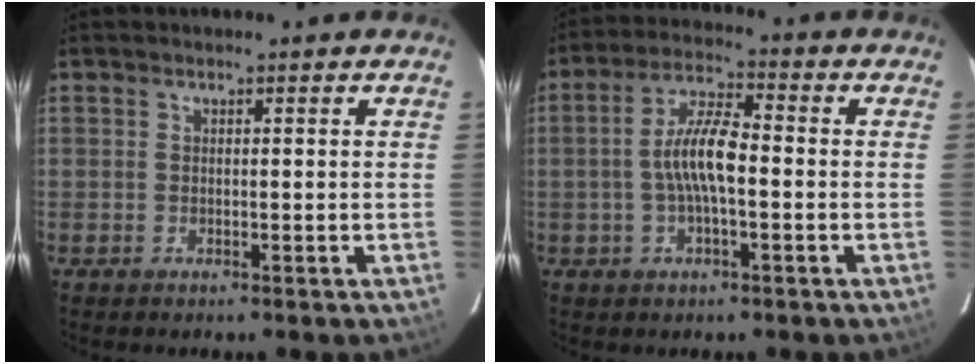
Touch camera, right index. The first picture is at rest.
{"total": 8.3, "force": [-1.3, 2.2, 8.0], "torque": [-0.159, 0.011, -0.025]}